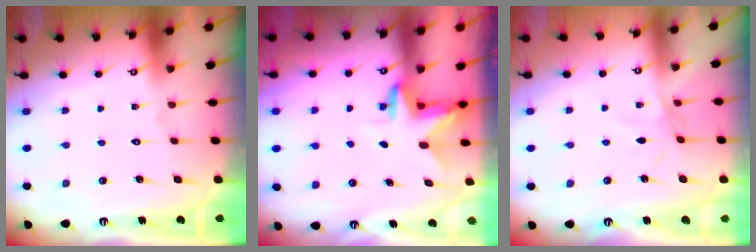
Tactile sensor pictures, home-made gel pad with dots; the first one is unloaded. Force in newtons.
{"total": 3.4, "press": 3.4, "slide": 0.2}
{"total": 2.2, "press": 2.1, "slide": 0.3}